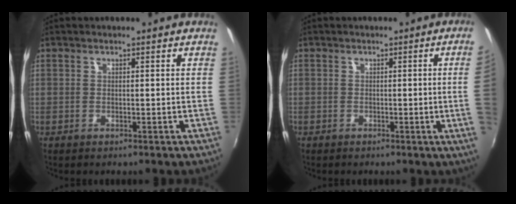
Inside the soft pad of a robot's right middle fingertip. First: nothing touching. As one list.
[{"total": 3.9, "force": [0.0, -1.9, 3.4], "torque": [-0.052, -0.010, 0.005]}]